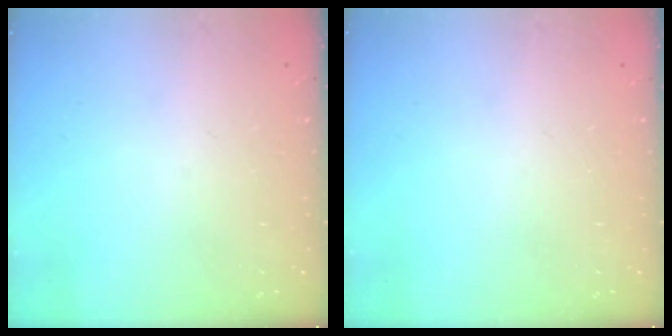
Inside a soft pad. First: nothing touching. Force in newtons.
{"total": 0.0}